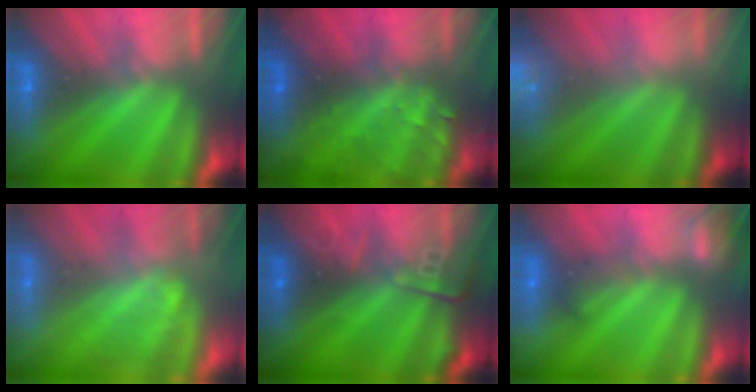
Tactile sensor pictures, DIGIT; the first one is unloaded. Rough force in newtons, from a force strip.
{"total": 9.1}
{"total": 2.1}
{"total": 1.5}
{"total": 2.7}
{"total": 2.7}